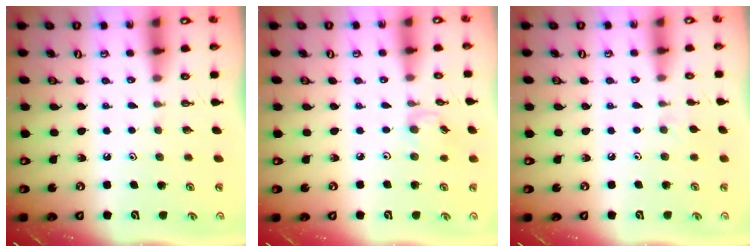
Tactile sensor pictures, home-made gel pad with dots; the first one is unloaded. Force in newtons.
{"total": 2.9, "press": 2.9, "slide": 0.4}
{"total": 5.4, "press": 5.4, "slide": 0.7}